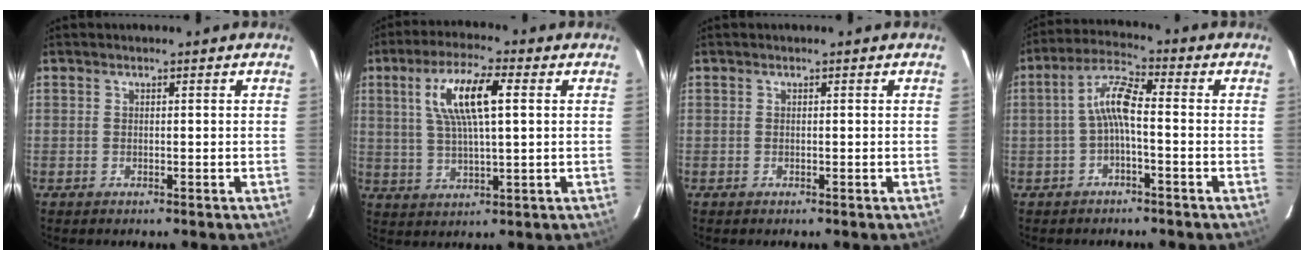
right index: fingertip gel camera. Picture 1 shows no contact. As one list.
[{"total": 10.8, "force": [3.0, 2.7, 10.1], "torque": [-0.192, 0.012, 0.058]}, {"total": 0.0}, {"total": 6.0, "force": [-1.3, 1.2, 5.7], "torque": [-0.127, 0.019, -0.027]}]